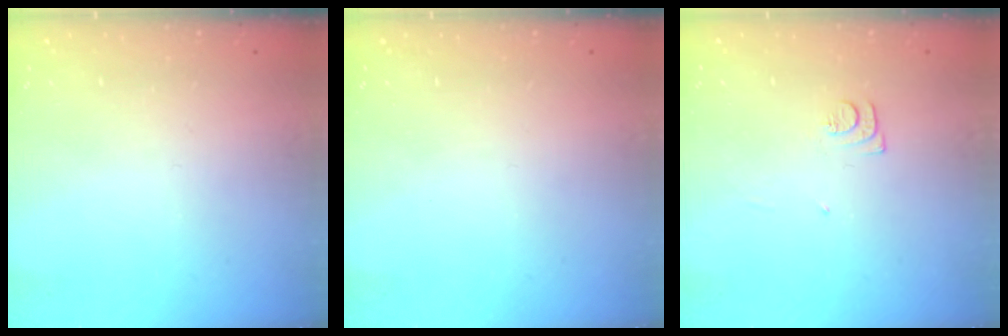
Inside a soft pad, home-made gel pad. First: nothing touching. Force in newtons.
{"total": 0.0}
{"total": 5.9, "press": 5.9, "slide": 0.5}